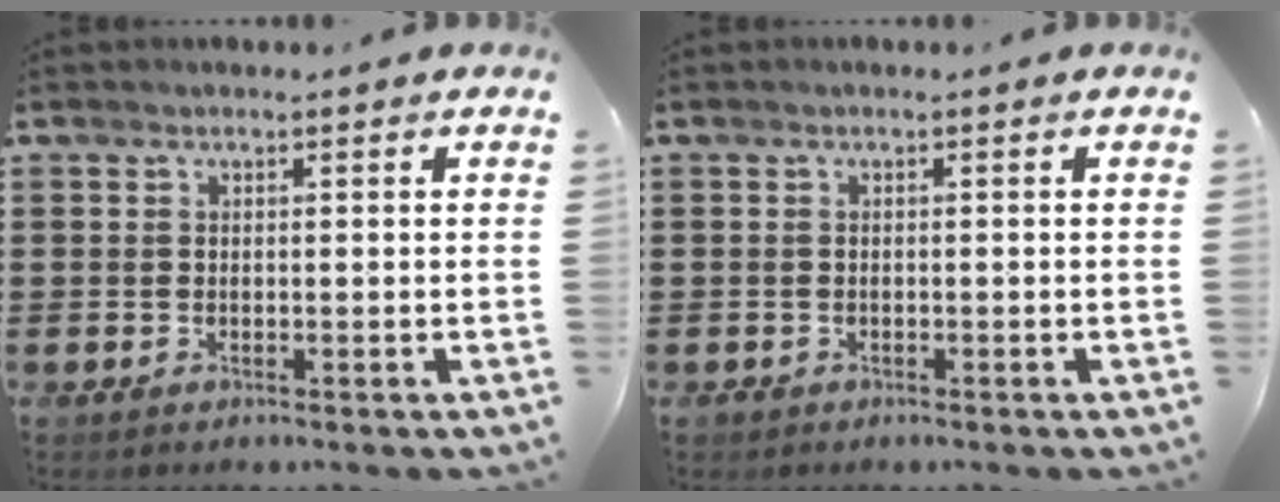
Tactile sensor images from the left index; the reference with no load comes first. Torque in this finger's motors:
{"motor_torque": [0.07, 0.04, -0.01, -0.01]}